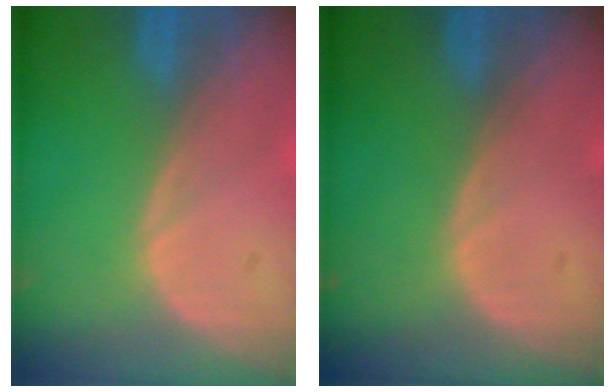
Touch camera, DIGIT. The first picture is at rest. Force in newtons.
{"total": 0.0}